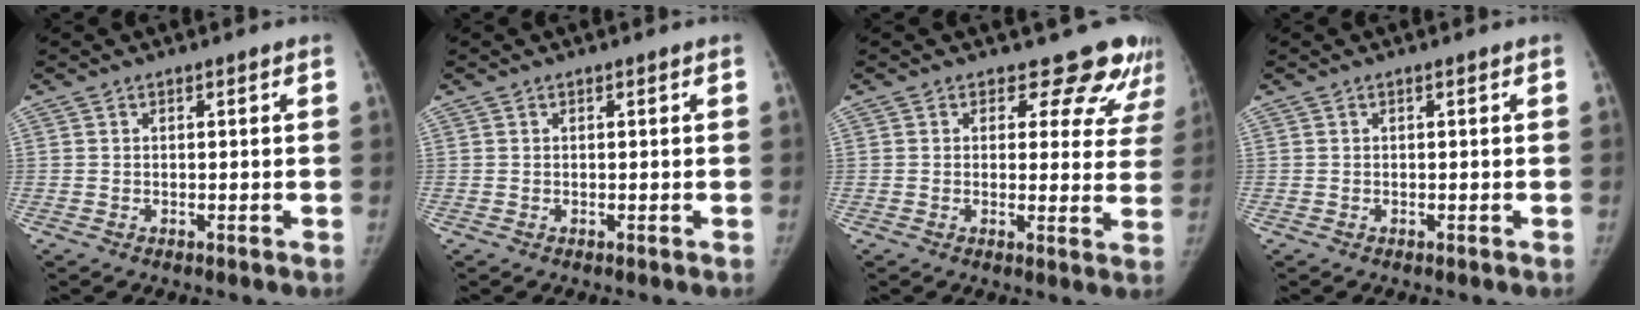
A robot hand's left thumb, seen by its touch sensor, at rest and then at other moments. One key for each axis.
{"total": 0.0}
{"total": 10.5, "fx": 9.0, "fy": 5.0, "fz": 1.8, "tx": 0.035, "ty": -0.054, "tz": 0.077}
{"total": 0.0}